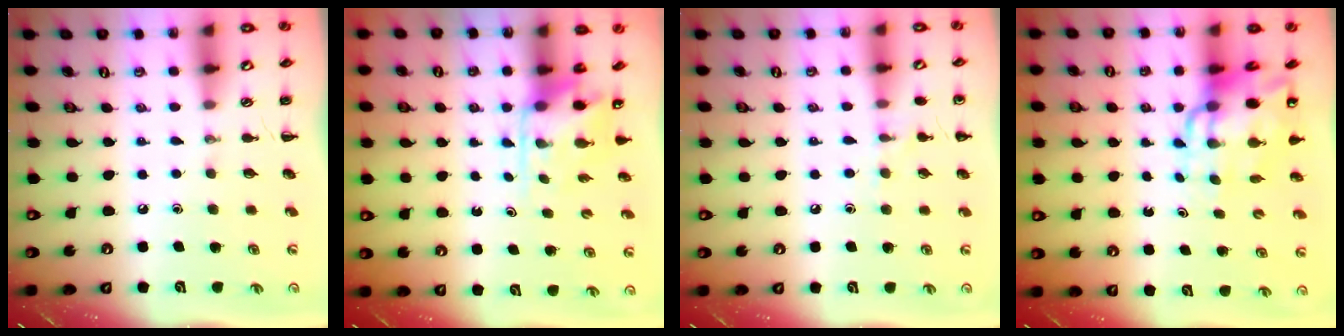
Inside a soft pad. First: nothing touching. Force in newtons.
{"total": 4.6, "press": 4.5, "slide": 0.4}
{"total": 7.1, "press": 6.8, "slide": 2.0}
{"total": 12.1, "press": 11.6, "slide": 3.3}